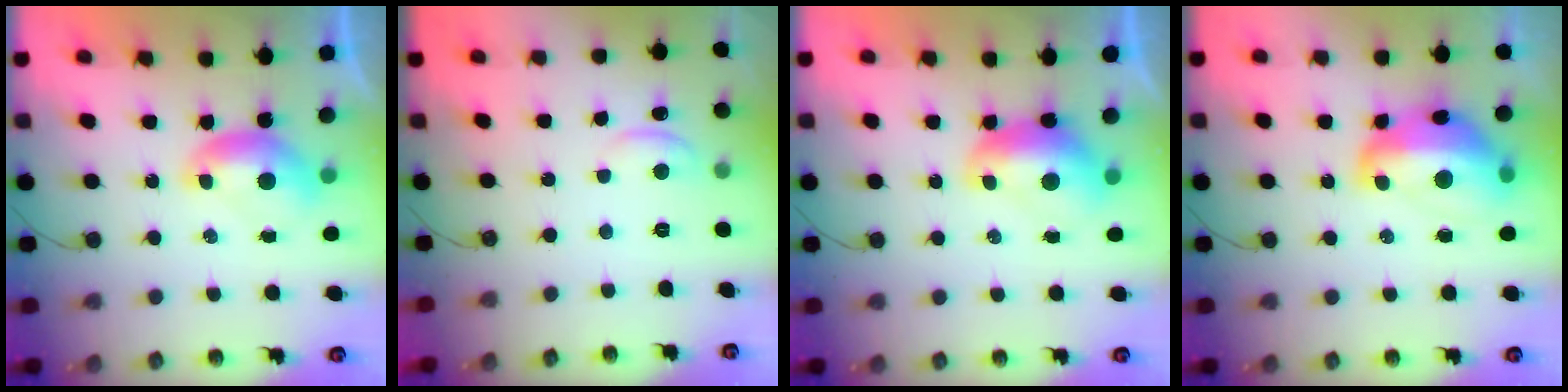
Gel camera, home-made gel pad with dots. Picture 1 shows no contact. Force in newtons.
{"total": 0.5, "press": 0.4, "slide": 0.3}
{"total": 1.6, "press": 1.5, "slide": 0.6}
{"total": 11.5, "press": 11.4, "slide": 1.4}